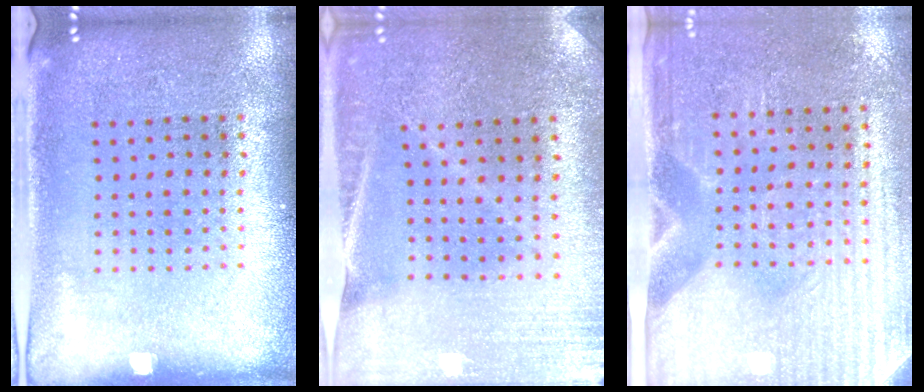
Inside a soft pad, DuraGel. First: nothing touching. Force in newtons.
{"total": 0.5, "press": 0.5, "slide": 0.0}
{"total": 3.0, "press": 2.7, "slide": 1.4}